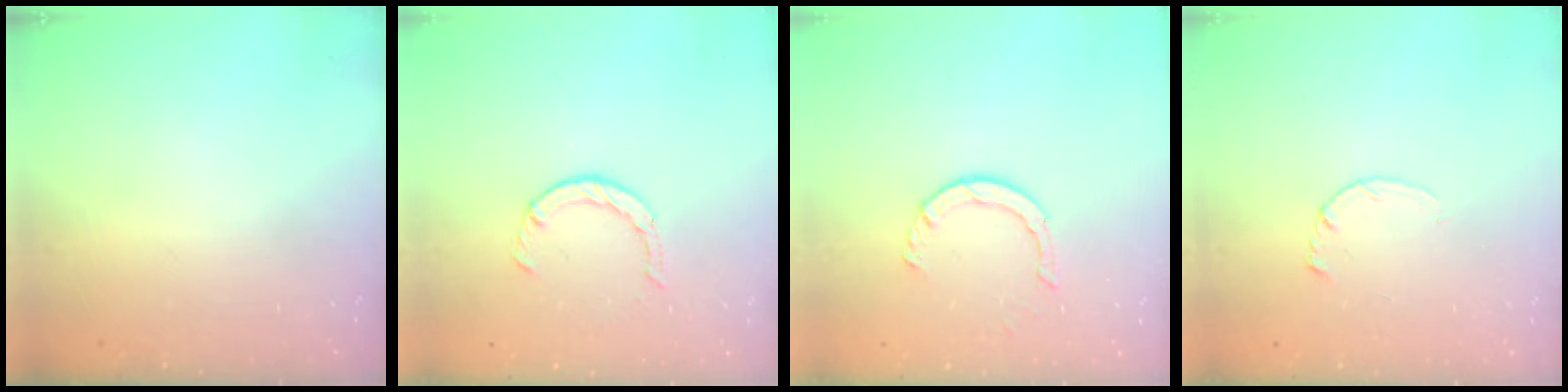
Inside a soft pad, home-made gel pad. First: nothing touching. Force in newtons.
{"total": 4.1, "press": 4.0, "slide": 0.4}
{"total": 3.2, "press": 3.2, "slide": 0.3}
{"total": 3.5, "press": 3.5, "slide": 0.4}